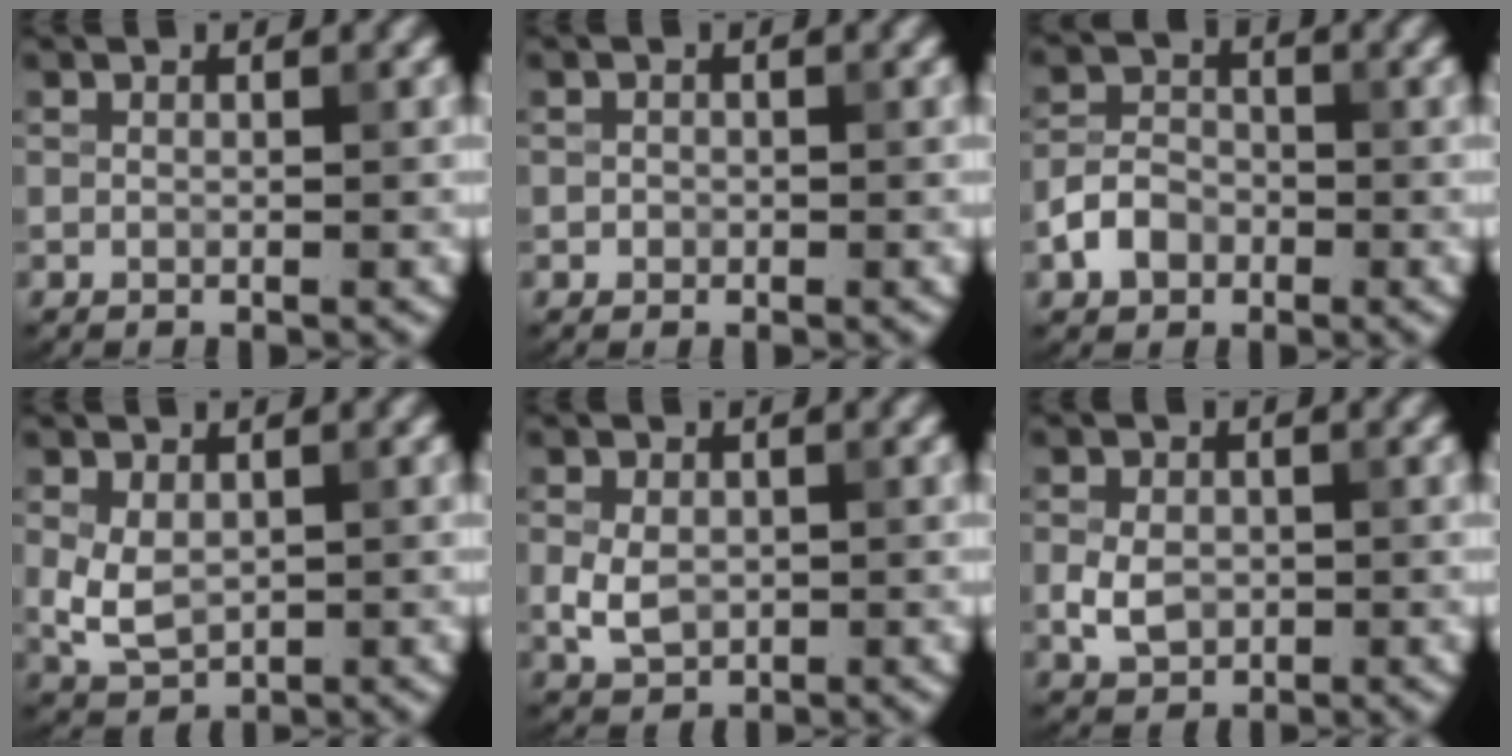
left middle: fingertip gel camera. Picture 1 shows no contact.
{"total": 0.6, "force": [-0.2, 0.6, 0.1], "torque": [0.004, -0.003, -0.004]}
{"total": 3.3, "force": [-1.5, 2.4, 1.6], "torque": [-0.028, 0.005, -0.033]}
{"total": 3.2, "force": [0.1, 2.2, 2.3], "torque": [-0.051, -0.003, 0.009]}
{"total": 3.0, "force": [-0.2, 2.3, 1.9], "torque": [-0.042, -0.003, -0.003]}
{"total": 3.1, "force": [-0.5, 2.4, 1.9], "torque": [-0.039, -0.002, -0.011]}